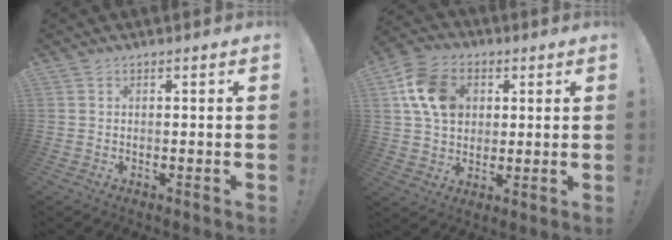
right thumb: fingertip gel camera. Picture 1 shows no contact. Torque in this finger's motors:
{"motor_torque": [0.62, 0.67, 0.15, 0.18, 0.08]}